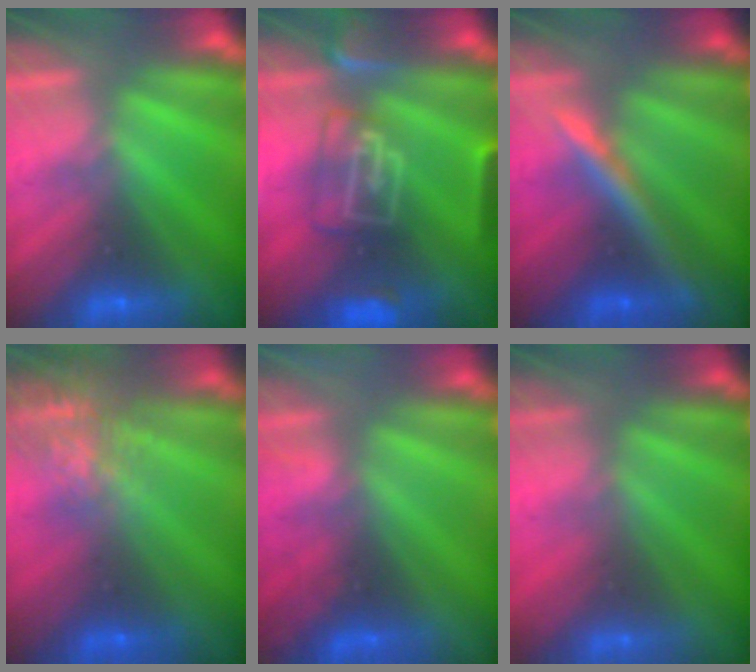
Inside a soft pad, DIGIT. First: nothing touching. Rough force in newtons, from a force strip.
{"total": 8.5}
{"total": 2.4}
{"total": 7.6}
{"total": 4.2}
{"total": 2.6}